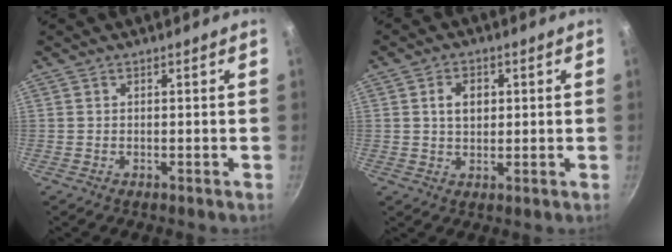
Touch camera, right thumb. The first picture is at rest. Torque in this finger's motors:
{"motor_torque": [-0.14, 0.24, 0.65, -0.33, -0.01]}